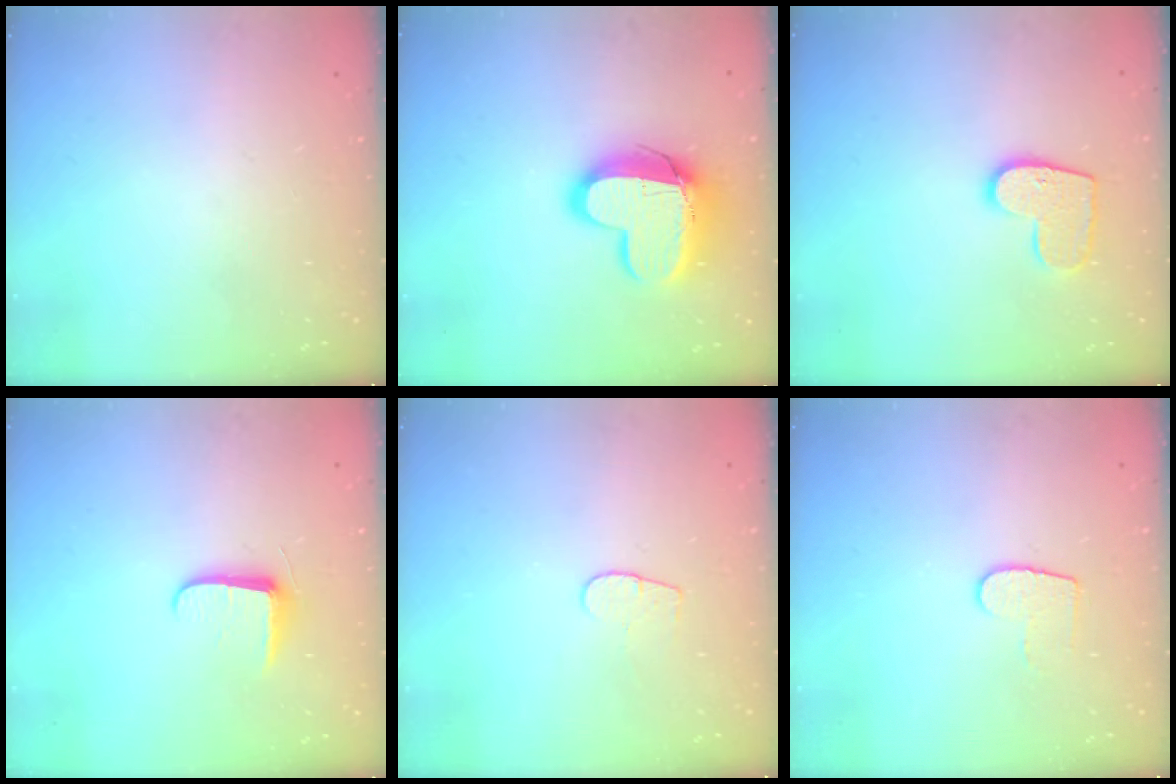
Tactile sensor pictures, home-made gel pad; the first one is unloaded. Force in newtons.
{"total": 15.0, "press": 14.9, "slide": 1.3}
{"total": 10.3, "press": 10.3, "slide": 0.4}
{"total": 6.8, "press": 6.7, "slide": 0.9}
{"total": 4.4, "press": 4.4, "slide": 0.3}
{"total": 6.3, "press": 6.3, "slide": 0.4}